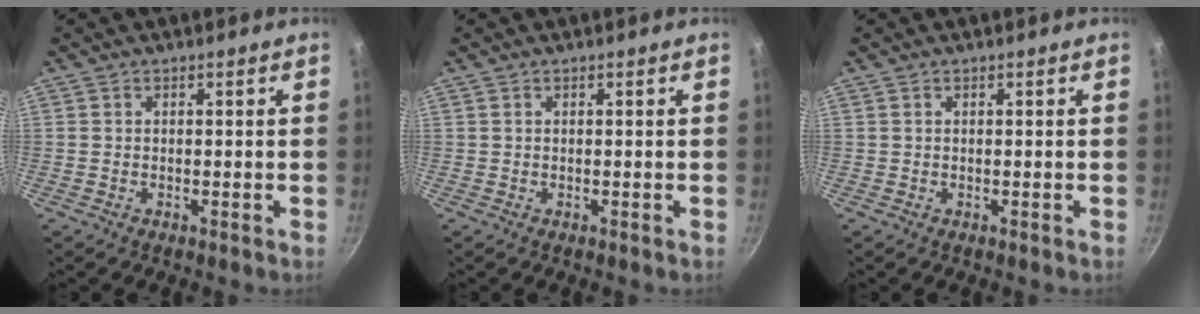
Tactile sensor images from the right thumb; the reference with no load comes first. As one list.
[{"total": 0.0}, {"total": 0.0}]